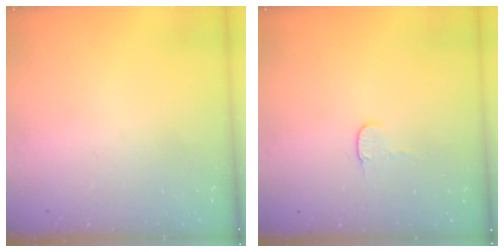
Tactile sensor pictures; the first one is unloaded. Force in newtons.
{"total": 3.8, "press": 3.8, "slide": 0.4}